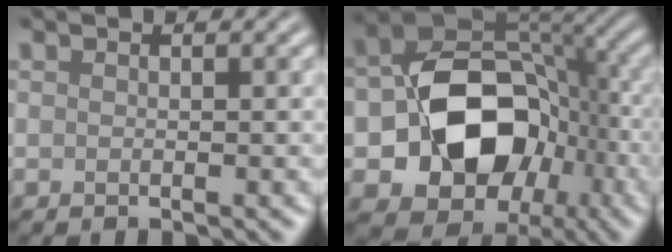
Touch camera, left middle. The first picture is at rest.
{"total": 11.8, "force": [-2.6, 8.9, 7.2], "torque": [-0.107, -0.009, -0.039]}